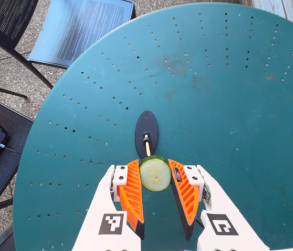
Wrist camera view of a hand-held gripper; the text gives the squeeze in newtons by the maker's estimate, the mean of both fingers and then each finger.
{"total": 10.0, "left": 9.6, "right": 10.4}